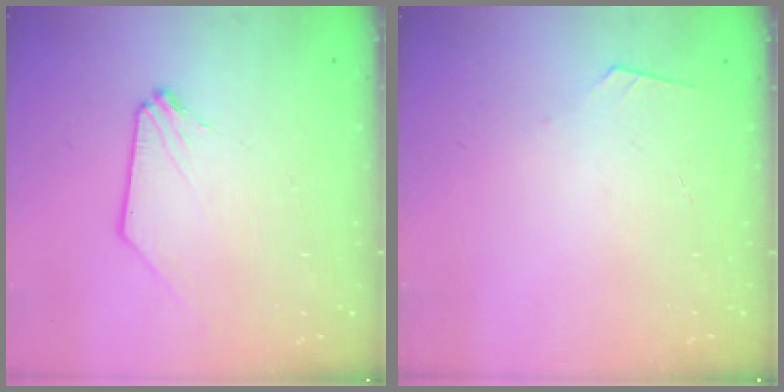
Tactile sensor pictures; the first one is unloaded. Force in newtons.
{"total": 4.3, "press": 4.2, "slide": 0.6}